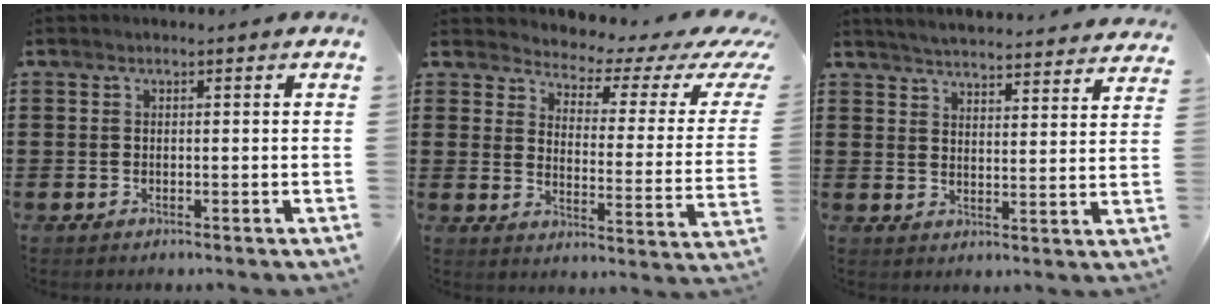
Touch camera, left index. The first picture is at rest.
{"total": 3.2, "force": [2.7, 1.1, 1.3], "torque": [-0.038, -0.028, 0.037]}
{"total": 4.5, "force": [4.4, -0.6, 0.4], "torque": [-0.028, -0.032, 0.076]}